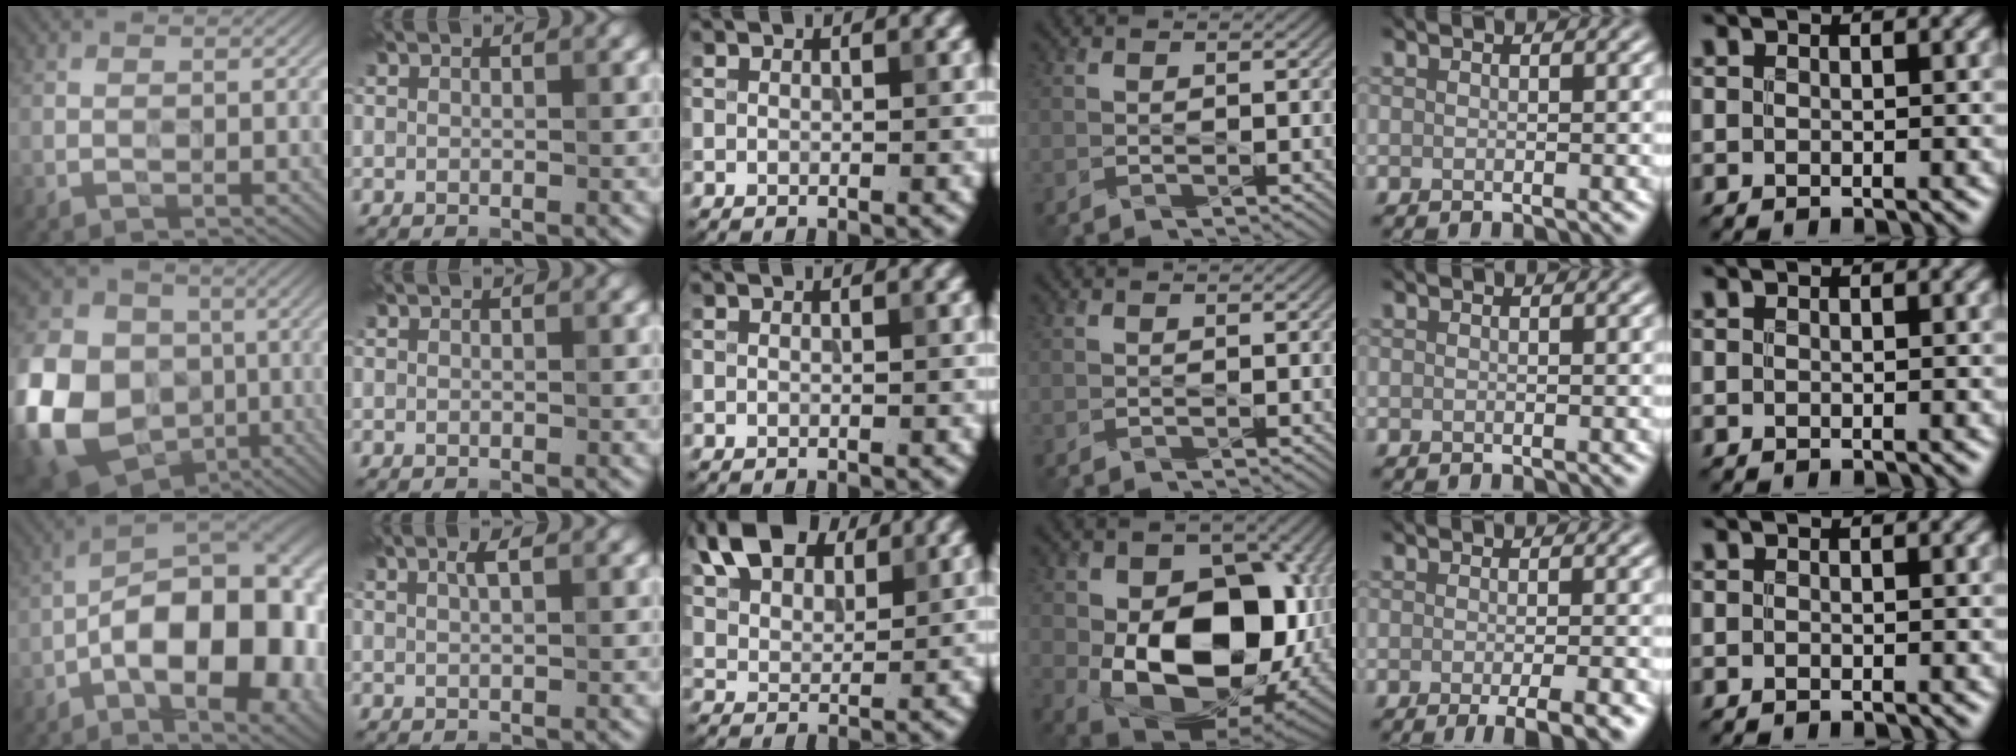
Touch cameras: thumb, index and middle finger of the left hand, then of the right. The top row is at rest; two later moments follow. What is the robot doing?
{"motion": "wipe", "object": "bowl"}